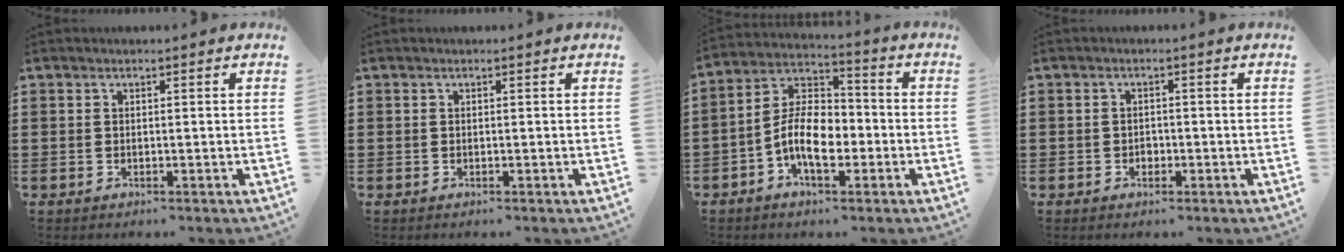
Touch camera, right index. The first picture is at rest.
{"total": 0.0}
{"total": 9.7, "force": [-2.9, 5.1, 7.7], "torque": [-0.167, 0.008, -0.058]}
{"total": 1.3, "force": [-0.5, 1.0, 0.6], "torque": [-0.015, 0.001, -0.012]}